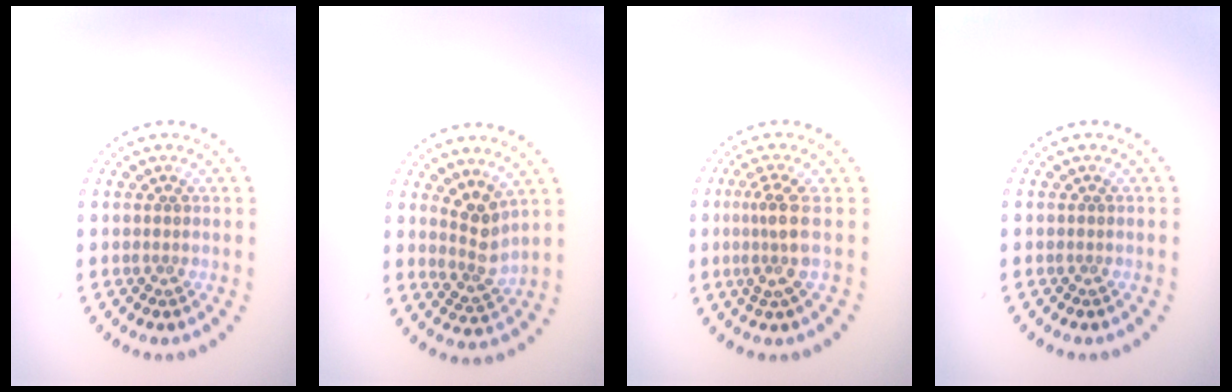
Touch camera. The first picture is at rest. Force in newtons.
{"total": 2.8, "press": 2.1, "slide": 1.9}
{"total": 2.8, "press": 2.0, "slide": 1.9}
{"total": 0.0}